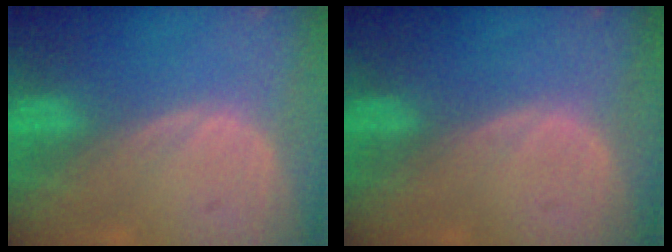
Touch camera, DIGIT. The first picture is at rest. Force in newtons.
{"total": 0.0}